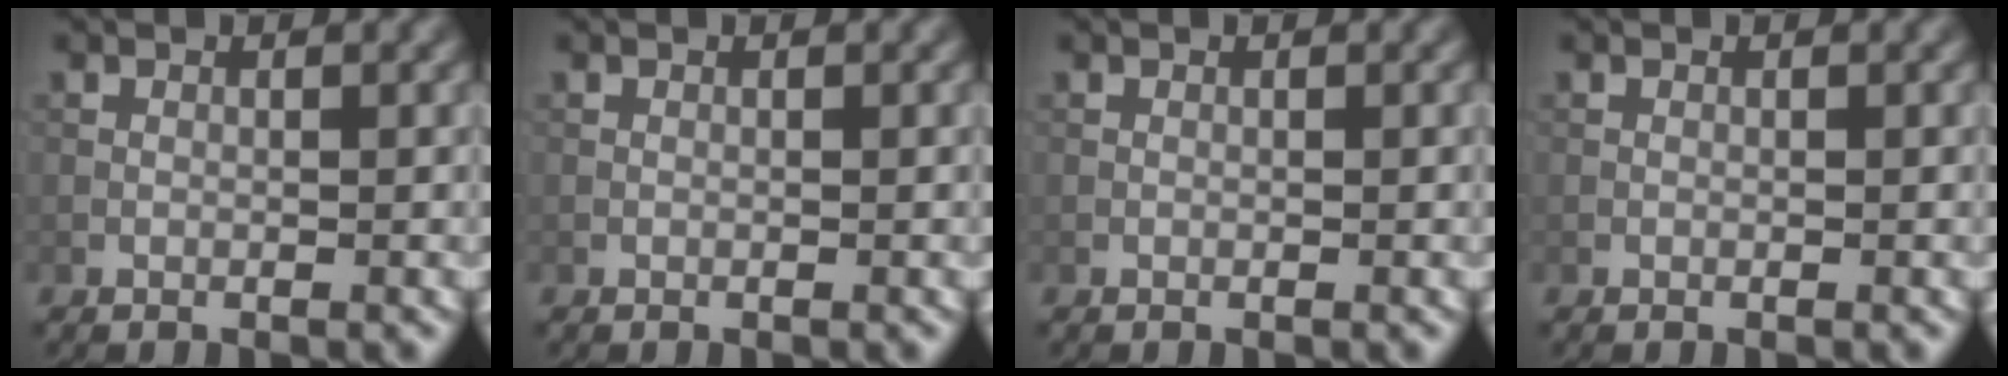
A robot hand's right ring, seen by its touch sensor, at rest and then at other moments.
{"total": 0.0}
{"total": 0.0}
{"total": 0.0}